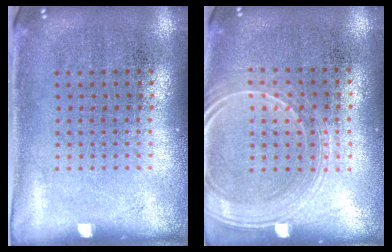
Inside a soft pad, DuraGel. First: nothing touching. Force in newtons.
{"total": 1.8, "press": 1.6, "slide": 0.7}